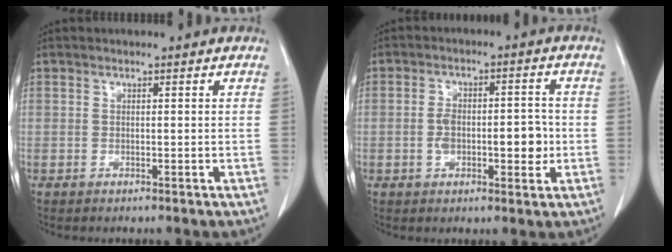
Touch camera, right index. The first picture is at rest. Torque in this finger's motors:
{"motor_torque": [0.86, -0.23, 0.38, 0.10]}